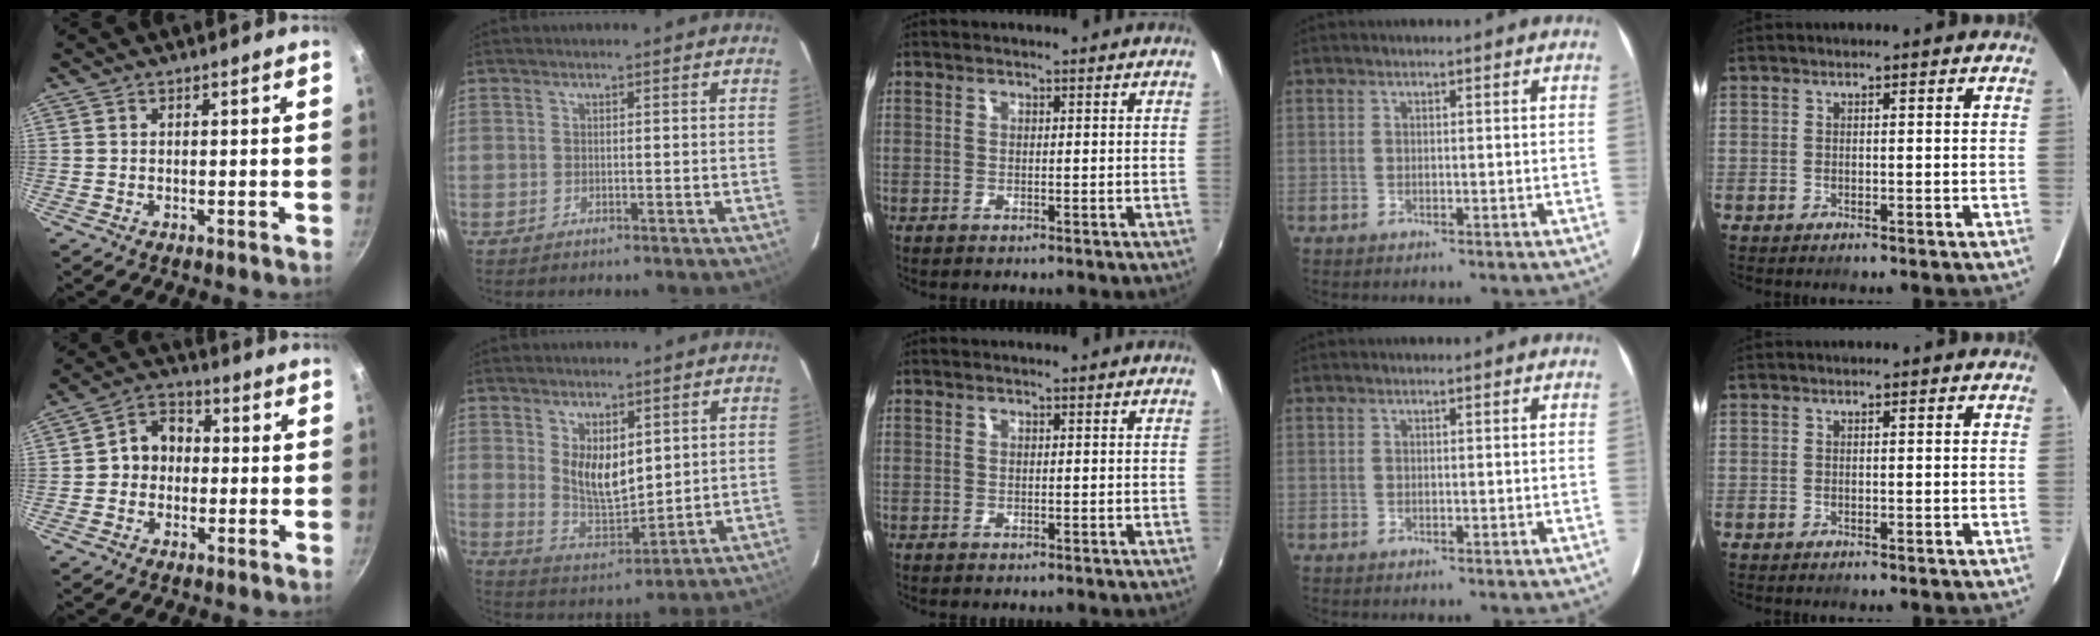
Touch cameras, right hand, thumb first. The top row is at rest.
{"thumb": {"total": 7.1, "force": [-0.2, 5.9, 3.8], "torque": [-0.027, 0.020, -0.017]}, "index": {"total": 9.2, "force": [3.0, 4.7, 7.3], "torque": [-0.127, -0.009, 0.071]}}